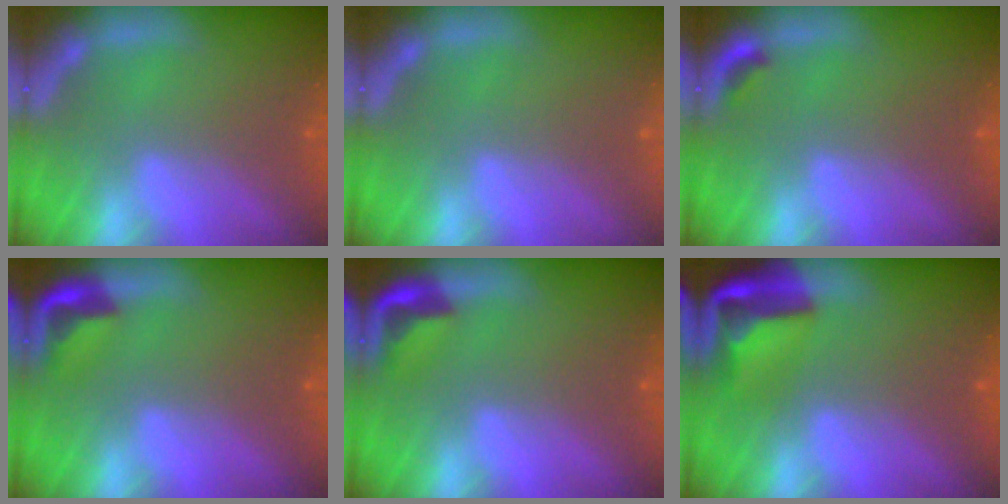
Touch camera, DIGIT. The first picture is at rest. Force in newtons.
{"total": 0.0}
{"total": 0.9}
{"total": 2.9}
{"total": 2.9}
{"total": 6.4}